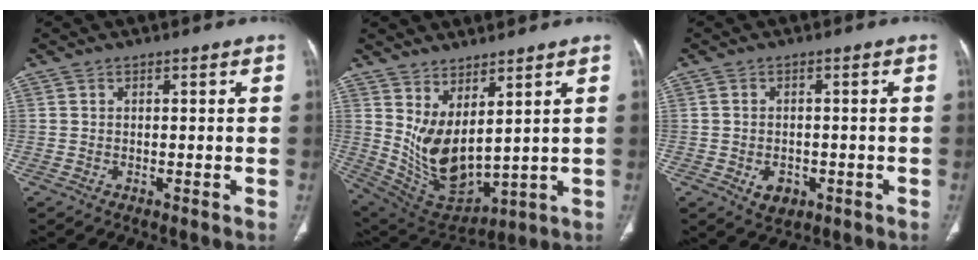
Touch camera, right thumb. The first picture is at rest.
{"total": 11.9, "force": [4.2, 5.3, 9.8], "torque": [-0.175, -0.044, 0.109]}
{"total": 4.1, "force": [-1.5, 2.9, 2.4], "torque": [-0.029, 0.005, -0.013]}